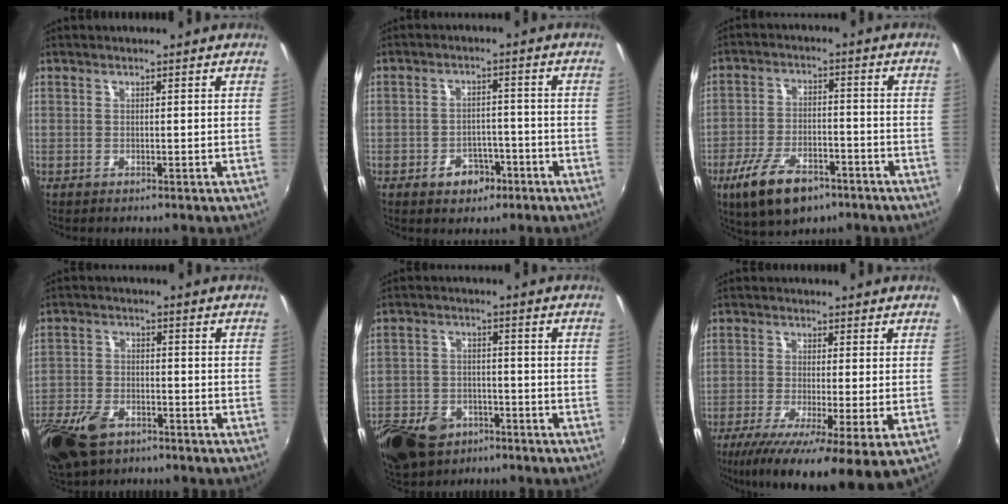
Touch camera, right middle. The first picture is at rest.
{"total": 5.4, "force": [-3.1, 3.8, 2.2], "torque": [-0.047, 0.009, -0.033]}
{"total": 12.8, "force": [-7.8, 5.8, 8.2], "torque": [-0.178, -0.021, -0.134]}
{"total": 12.9, "force": [-7.9, 7.2, 7.1], "torque": [-0.180, -0.020, -0.151]}
{"total": 16.3, "force": [-9.6, 10.6, 7.8], "torque": [-0.210, -0.013, -0.159]}
{"total": 12.6, "force": [-5.5, 2.2, 11.1], "torque": [-0.212, -0.049, -0.091]}